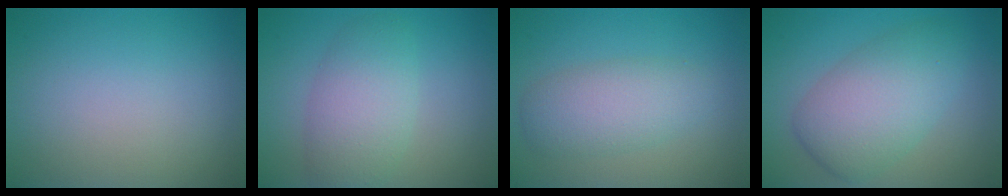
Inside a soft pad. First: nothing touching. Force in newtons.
{"total": 4.7, "press": 4.7, "slide": 0.1}
{"total": 3.9, "press": 3.9, "slide": 0.3}
{"total": 6.4, "press": 6.4, "slide": 0.4}